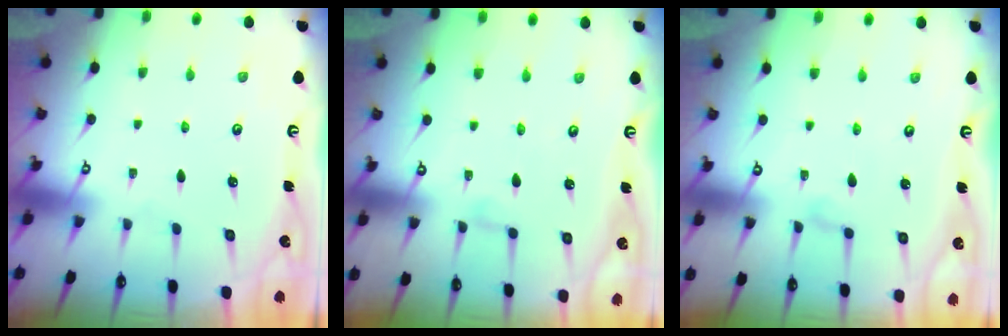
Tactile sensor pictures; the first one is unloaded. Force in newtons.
{"total": 2.5, "press": 2.4, "slide": 0.3}
{"total": 5.1, "press": 5.1, "slide": 0.6}